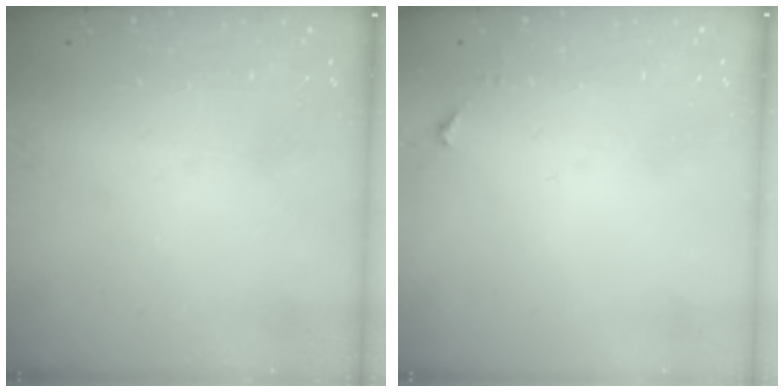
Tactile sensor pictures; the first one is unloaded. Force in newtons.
{"total": 3.4, "press": 3.3, "slide": 0.5}